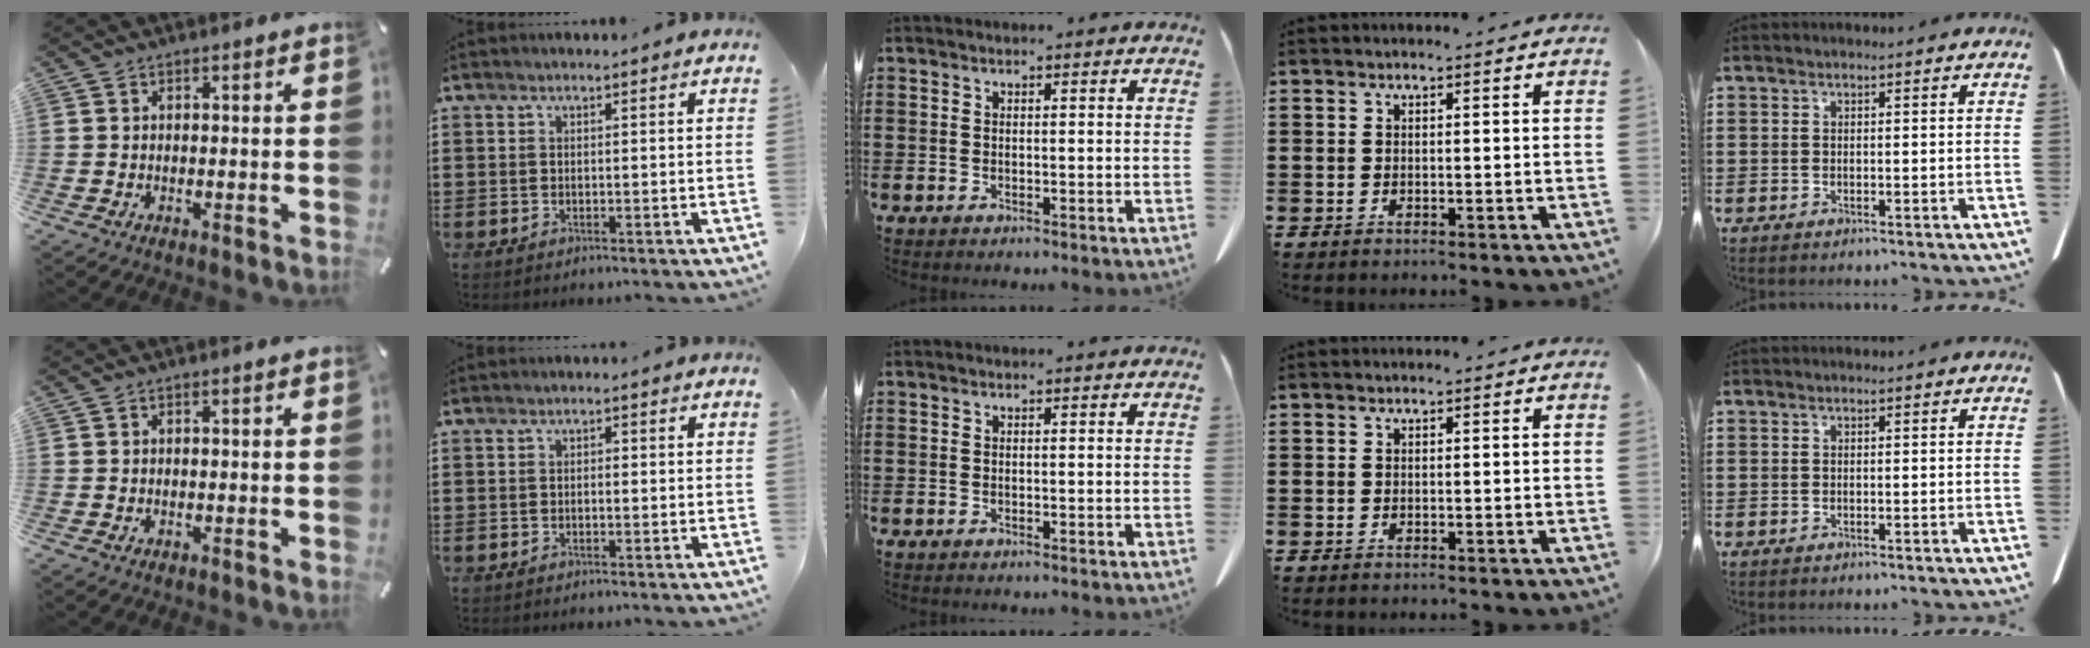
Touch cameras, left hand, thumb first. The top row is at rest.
{"index": {"total": 0.6, "force": [-0.2, 0.3, 0.5], "torque": [-0.012, -0.003, -0.004]}}